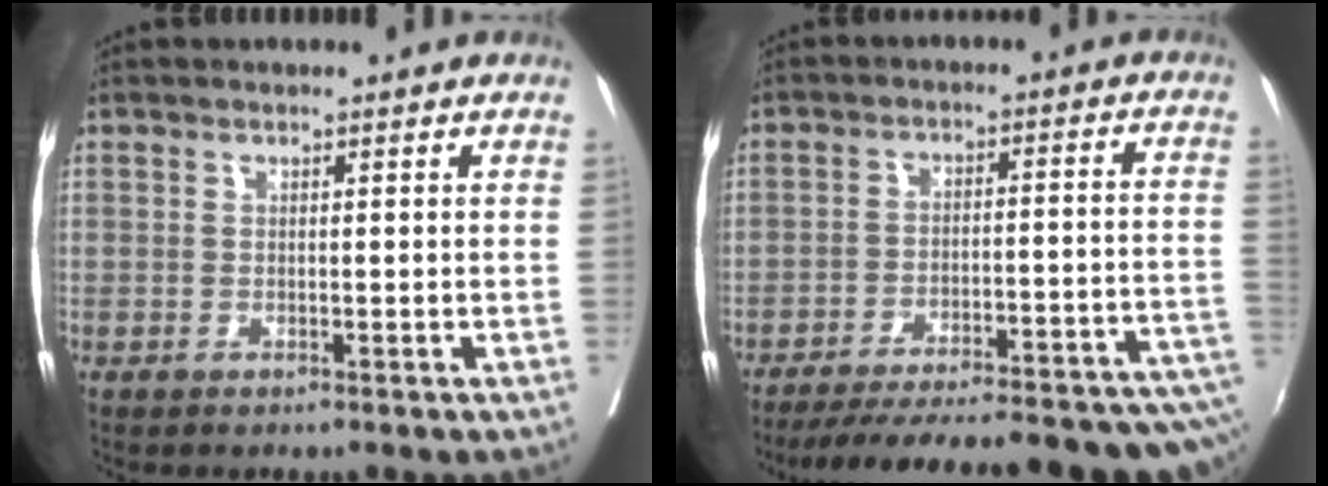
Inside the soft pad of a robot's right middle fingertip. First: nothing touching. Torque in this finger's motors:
{"motor_torque": [1.04, -1.10, 0.57, 0.12]}